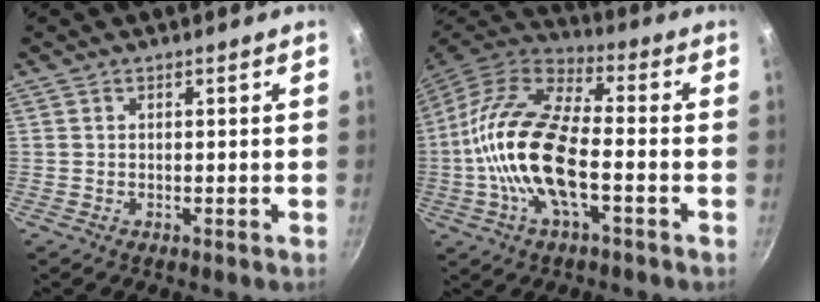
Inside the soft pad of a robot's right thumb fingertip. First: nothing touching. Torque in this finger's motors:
{"motor_torque": [0.08, 1.72, 2.16, -0.61, 0.30]}